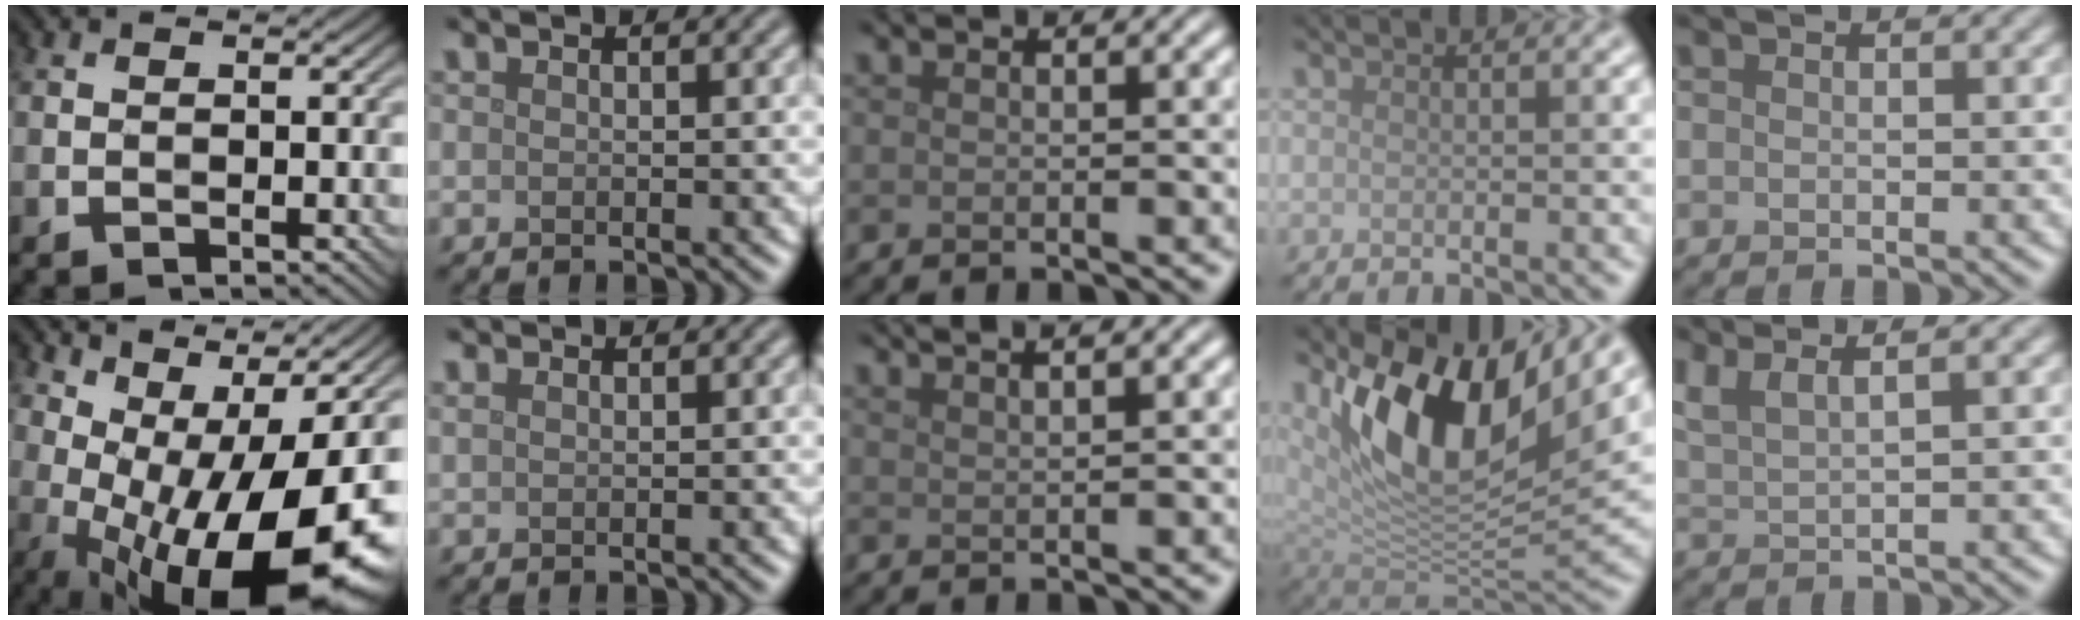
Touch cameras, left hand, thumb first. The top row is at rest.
{"thumb": {"total": 18.5, "force": [-2.1, 8.2, 16.5], "torque": [-0.210, 0.000, -0.016]}, "index": {"total": 1.7, "force": [1.5, 0.5, 0.5], "torque": [-0.020, 0.005, 0.027]}, "middle": {"total": 3.9, "force": [2.7, 1.5, 2.3], "torque": [0.000, 0.026, 0.003]}, "ring": {"total": 12.3, "force": [4.6, 5.6, 9.9], "torque": [-0.171, -0.013, 0.087]}, "little": {"total": 2.8, "force": [1.9, 0.5, 2.0], "torque": [-0.046, 0.013, 0.037]}}